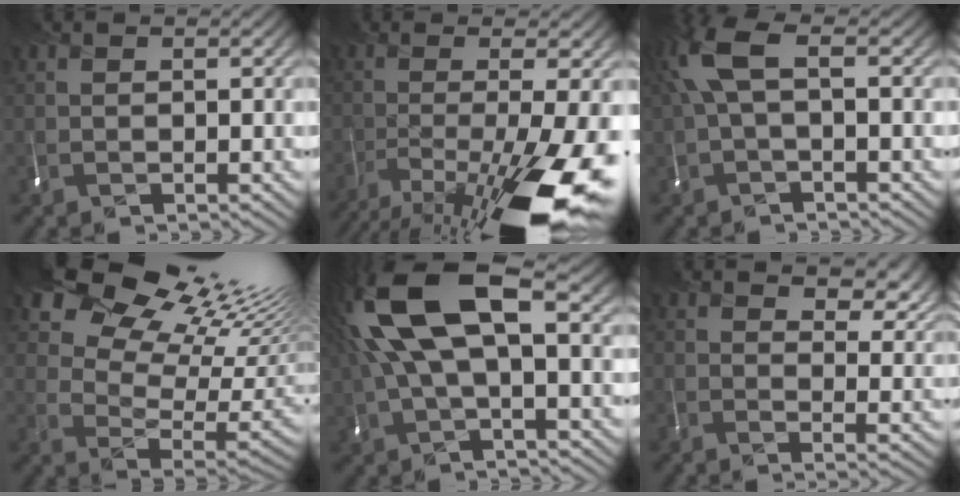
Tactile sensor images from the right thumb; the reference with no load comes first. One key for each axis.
{"total": 14.8, "fx": -7.7, "fy": 2.7, "fz": 12.3, "tx": -0.174, "ty": -0.017, "tz": -0.122}
{"total": 4.8, "fx": 0.9, "fy": 1.6, "fz": 4.5, "tx": -0.115, "ty": 0.011, "tz": 0.011}
{"total": 15.2, "fx": 10.5, "fy": 7.1, "fz": 8.4, "tx": -0.123, "ty": 0.022, "tz": 0.155}
{"total": 11.4, "fx": 2.0, "fy": 4.5, "fz": 10.2, "tx": -0.246, "ty": 0.009, "tz": 0.040}
{"total": 6.0, "fx": 3.3, "fy": 2.4, "fz": 4.4, "tx": -0.072, "ty": -0.008, "tz": 0.053}